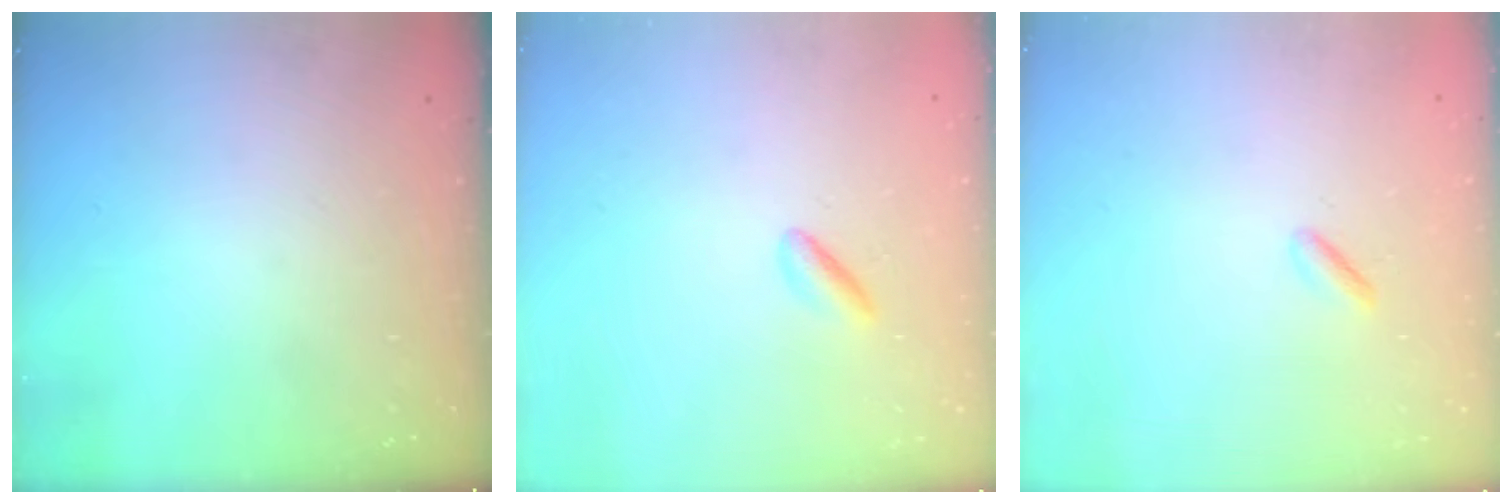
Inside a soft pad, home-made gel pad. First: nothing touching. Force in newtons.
{"total": 1.5, "press": 1.3, "slide": 0.8}
{"total": 1.5, "press": 1.3, "slide": 0.7}